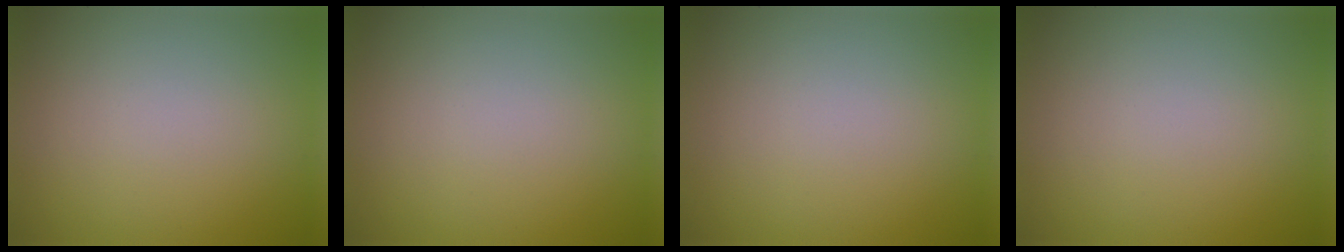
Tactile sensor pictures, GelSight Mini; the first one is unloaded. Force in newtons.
{"total": 0.0}
{"total": 0.0}
{"total": 0.0}